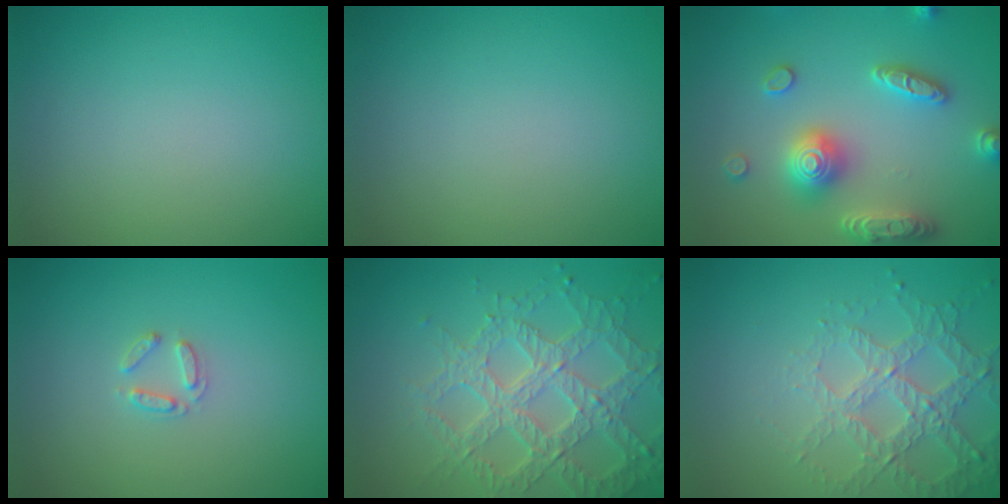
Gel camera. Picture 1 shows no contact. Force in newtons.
{"total": 0.0}
{"total": 5.4, "press": 5.3, "slide": 1.0}
{"total": 1.5, "press": 1.4, "slide": 0.2}
{"total": 6.9, "press": 5.3, "slide": 4.5}
{"total": 4.1, "press": 3.5, "slide": 2.0}